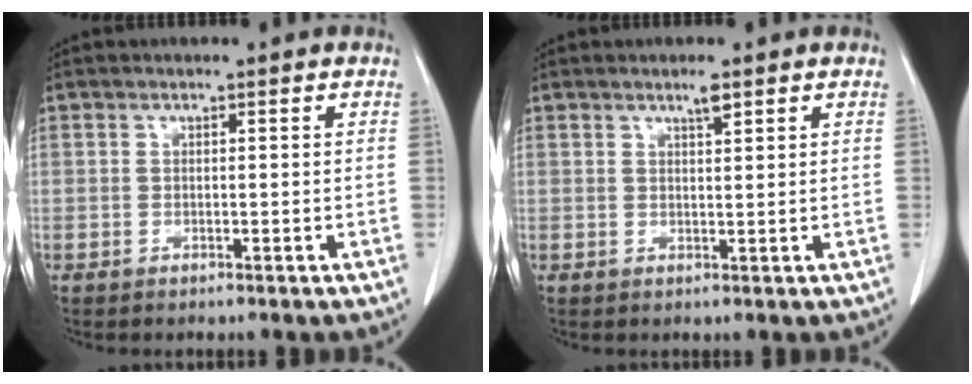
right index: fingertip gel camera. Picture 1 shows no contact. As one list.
[{"total": 1.7, "force": [1.2, 0.0, 1.1], "torque": [-0.022, -0.001, 0.022]}]